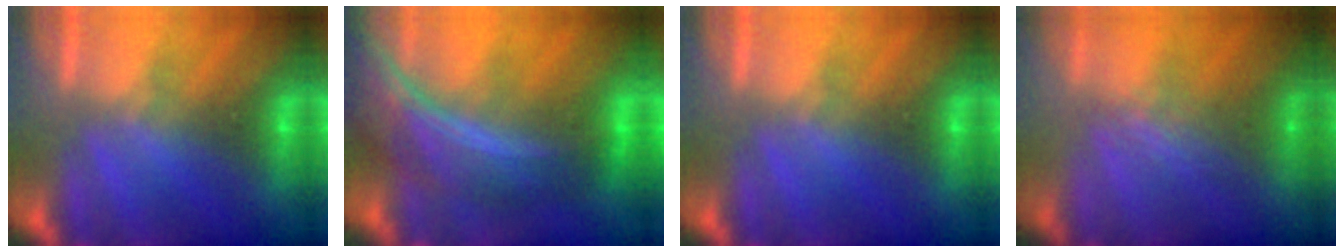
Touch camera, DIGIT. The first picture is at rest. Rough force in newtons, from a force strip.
{"total": 7.2}
{"total": 0.0}
{"total": 2.4}